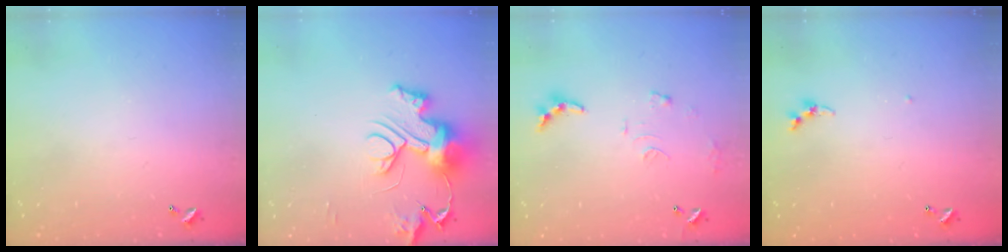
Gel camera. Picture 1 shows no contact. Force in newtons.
{"total": 13.0, "press": 13.0, "slide": 0.8}
{"total": 9.3, "press": 9.3, "slide": 0.6}
{"total": 3.8, "press": 3.8, "slide": 0.3}